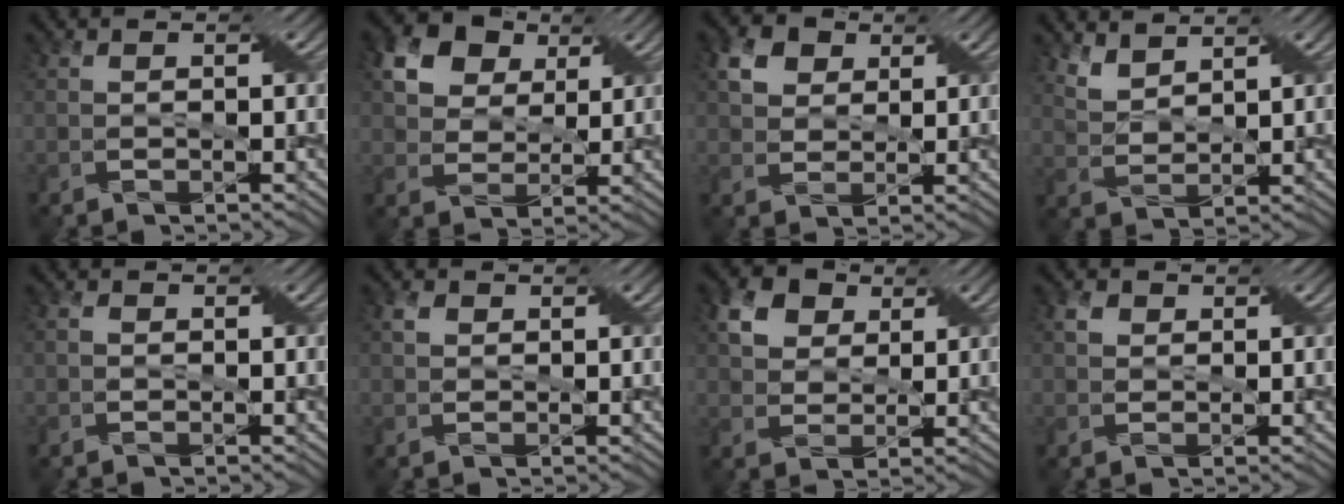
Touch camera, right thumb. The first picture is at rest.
{"total": 10.9, "force": [5.6, 7.7, 5.2], "torque": [-0.154, 0.024, 0.107]}
{"total": 4.6, "force": [2.3, 3.4, 2.1], "torque": [-0.053, 0.006, 0.041]}
{"total": 3.9, "force": [3.3, 1.4, 1.7], "torque": [-0.048, -0.008, 0.083]}
{"total": 1.0, "force": [-0.2, 0.8, 0.5], "torque": [-0.009, 0.001, -0.002]}
{"total": 1.4, "force": [0.6, 1.1, 0.6], "torque": [-0.015, 0.005, 0.009]}
{"total": 5.7, "force": [2.8, 4.2, 2.7], "torque": [-0.066, 0.009, 0.048]}
{"total": 1.7, "force": [0.8, 1.3, 0.6], "torque": [-0.016, 0.004, 0.013]}